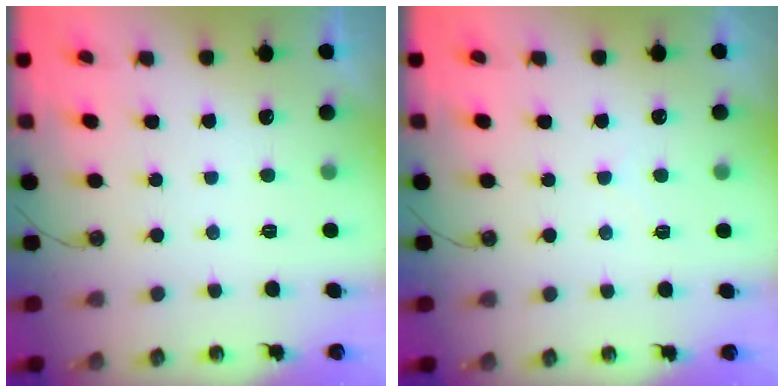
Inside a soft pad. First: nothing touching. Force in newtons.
{"total": 3.0, "press": 3.0, "slide": 0.5}